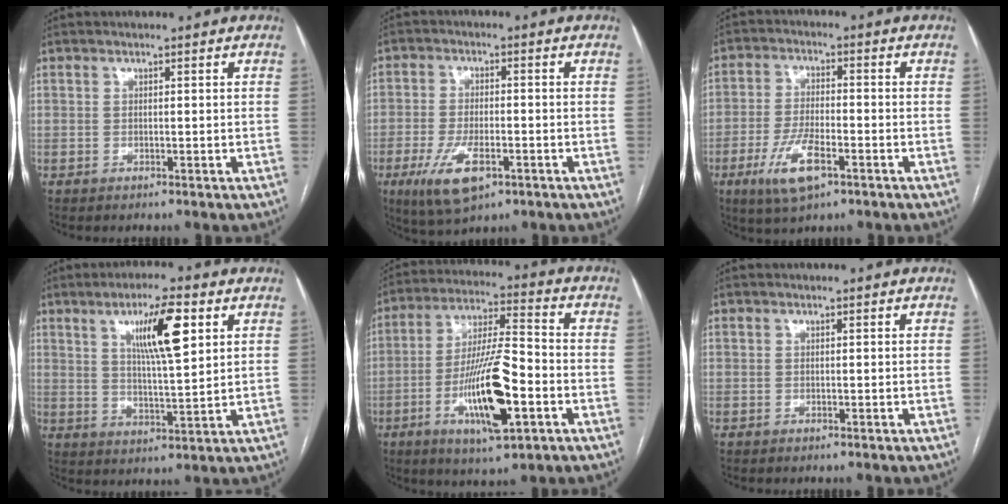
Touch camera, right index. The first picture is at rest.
{"total": 8.6, "force": [-4.0, 3.4, 6.8], "torque": [-0.136, -0.012, -0.063]}
{"total": 8.4, "force": [-4.1, 2.6, 6.8], "torque": [-0.140, -0.010, -0.072]}
{"total": 10.2, "force": [4.3, 1.3, 9.2], "torque": [-0.157, 0.003, 0.072]}
{"total": 15.0, "force": [-5.0, 2.7, 13.9], "torque": [-0.261, -0.006, -0.083]}
{"total": 0.0}